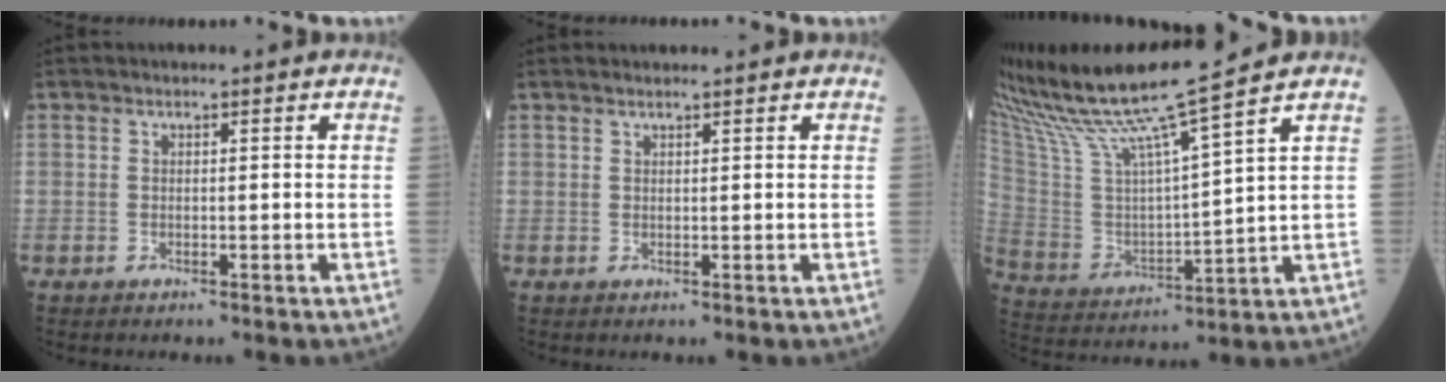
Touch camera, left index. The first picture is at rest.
{"total": 1.6, "force": [1.4, 0.0, 0.7], "torque": [-0.011, 0.013, 0.026]}
{"total": 15.6, "force": [13.2, -2.5, 7.8], "torque": [-0.156, -0.009, 0.250]}